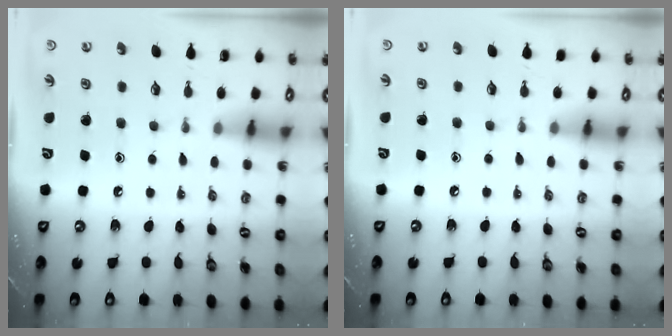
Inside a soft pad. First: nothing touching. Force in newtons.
{"total": 1.0, "press": 1.0, "slide": 0.2}